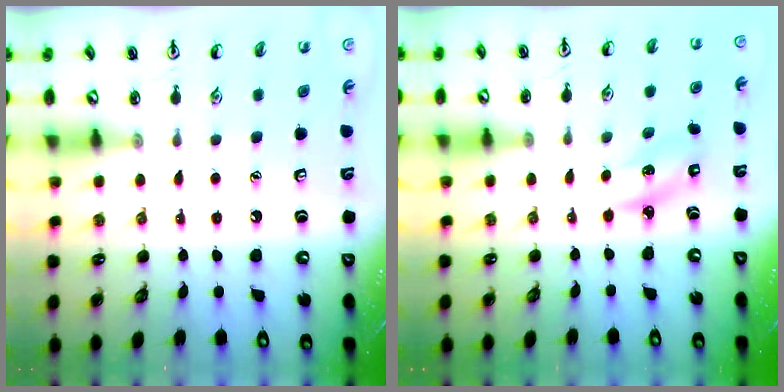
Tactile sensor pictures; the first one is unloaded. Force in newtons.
{"total": 2.2, "press": 2.1, "slide": 0.5}